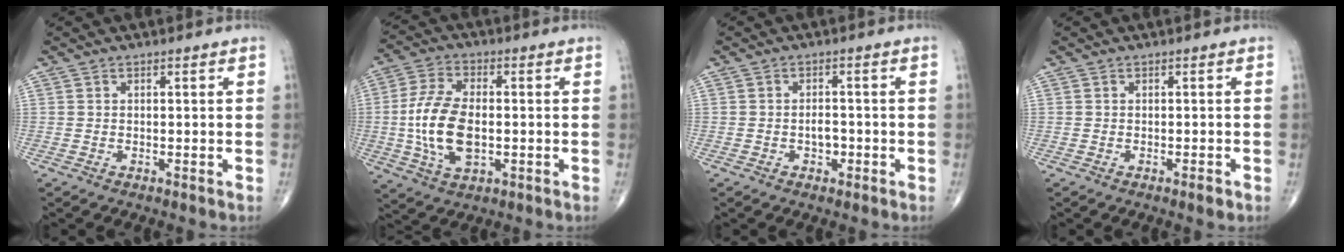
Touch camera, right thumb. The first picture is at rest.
{"total": 12.8, "force": [-1.2, 6.8, 10.8], "torque": [-0.217, 0.005, -0.021]}
{"total": 5.2, "force": [-1.8, 3.4, 3.5], "torque": [-0.024, 0.016, -0.024]}
{"total": 1.7, "force": [-1.0, 0.2, 1.4], "torque": [-0.021, -0.003, -0.017]}